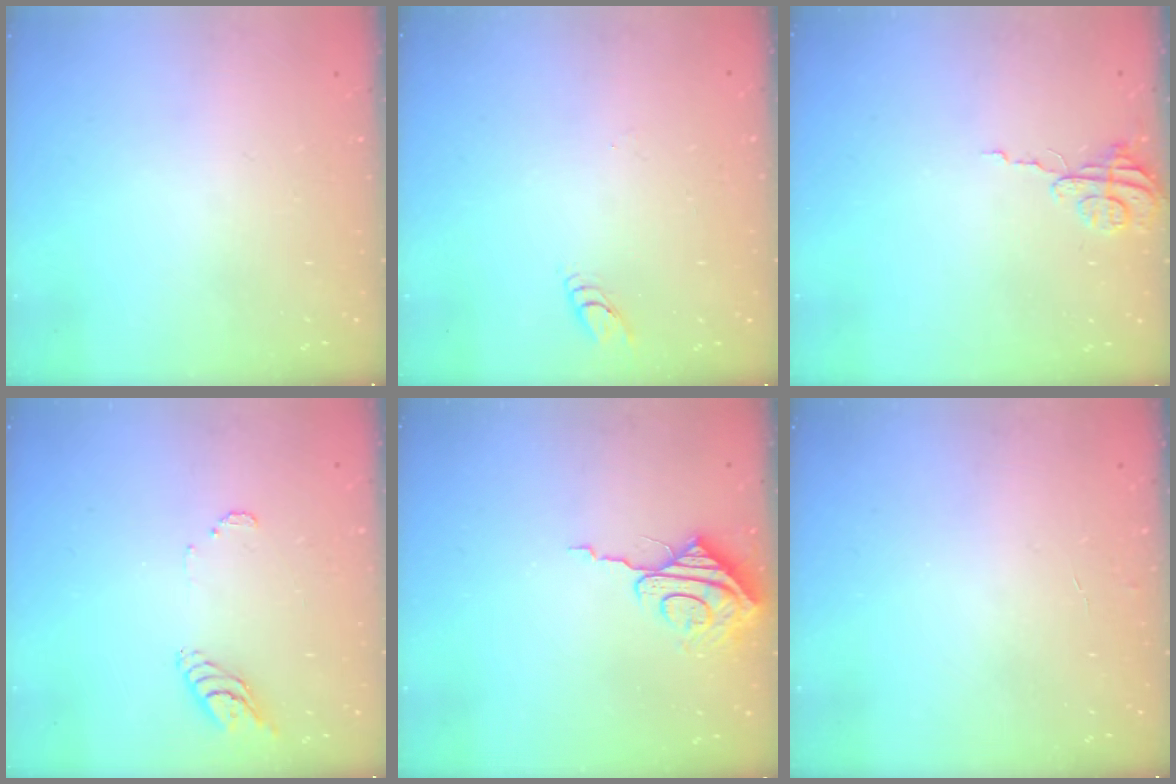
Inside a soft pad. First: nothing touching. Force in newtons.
{"total": 2.7, "press": 2.7, "slide": 0.3}
{"total": 3.8, "press": 3.8, "slide": 0.4}
{"total": 8.3, "press": 8.3, "slide": 0.7}
{"total": 8.1, "press": 8.1, "slide": 0.5}
{"total": 2.5, "press": 2.5, "slide": 0.2}